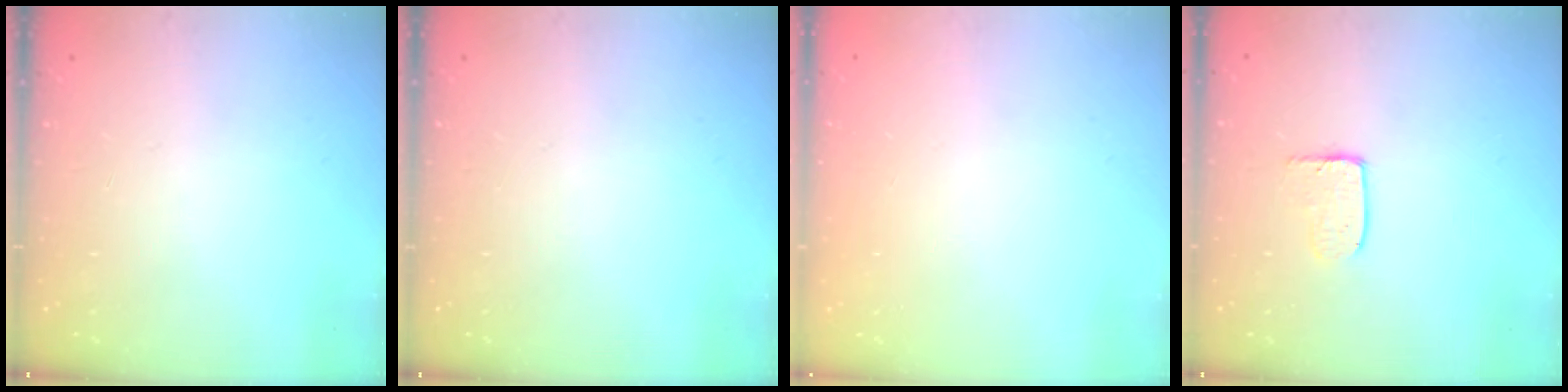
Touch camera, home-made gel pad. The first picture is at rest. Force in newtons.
{"total": 0.0}
{"total": 0.0}
{"total": 4.0, "press": 4.0, "slide": 0.4}